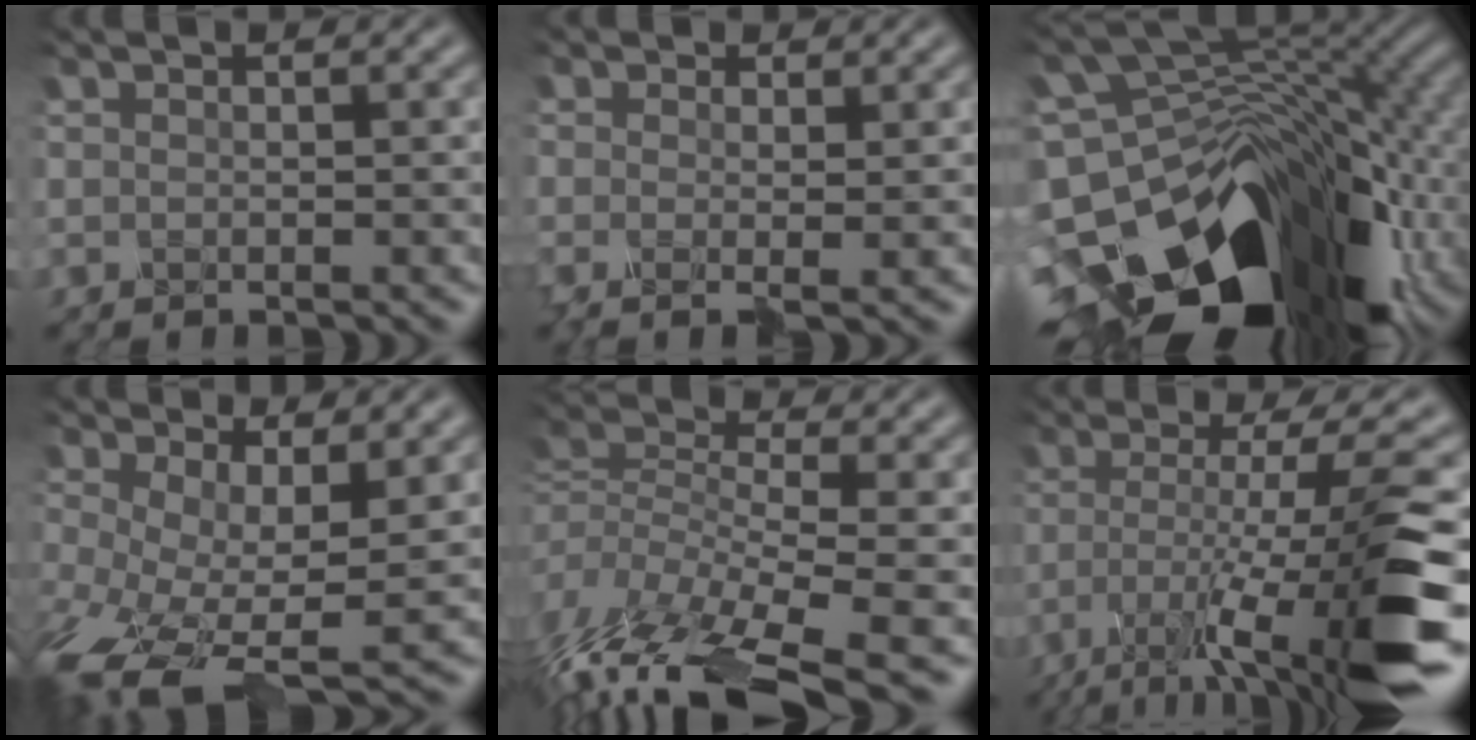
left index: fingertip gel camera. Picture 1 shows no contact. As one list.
[{"total": 2.0, "force": [0.4, 0.7, 1.8], "torque": [-0.020, 0.009, -0.003]}, {"total": 15.3, "force": [-8.1, 9.8, 8.6], "torque": [-0.154, -0.022, -0.122]}, {"total": 9.1, "force": [-3.2, 4.5, 7.3], "torque": [-0.182, -0.039, -0.048]}, {"total": 9.5, "force": [-5.8, 3.2, 6.8], "torque": [-0.159, -0.001, -0.104]}, {"total": 11.0, "force": [-4.6, 2.1, 9.8], "torque": [-0.162, 0.004, -0.080]}]